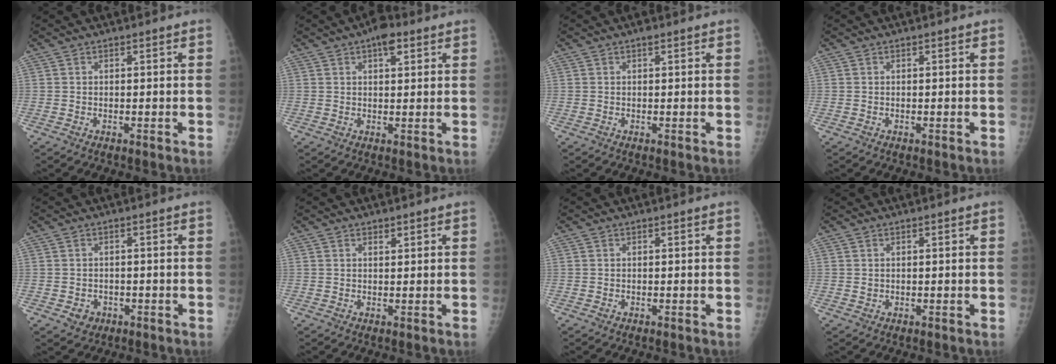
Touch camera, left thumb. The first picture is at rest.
{"total": 4.5, "force": [2.4, 2.1, 3.2], "torque": [-0.032, -0.005, 0.032]}
{"total": 0.7, "force": [0.4, 0.3, 0.5], "torque": [-0.003, 0.001, 0.006]}
{"total": 0.0}
{"total": 2.4, "force": [-1.0, 2.1, 0.6], "torque": [0.003, 0.005, -0.009]}
{"total": 0.8, "force": [0.6, 0.4, 0.4], "torque": [0.003, -0.004, 0.009]}
{"total": 0.0}
{"total": 0.5, "force": [0.2, 0.4, 0.2], "torque": [0.005, -0.001, 0.005]}